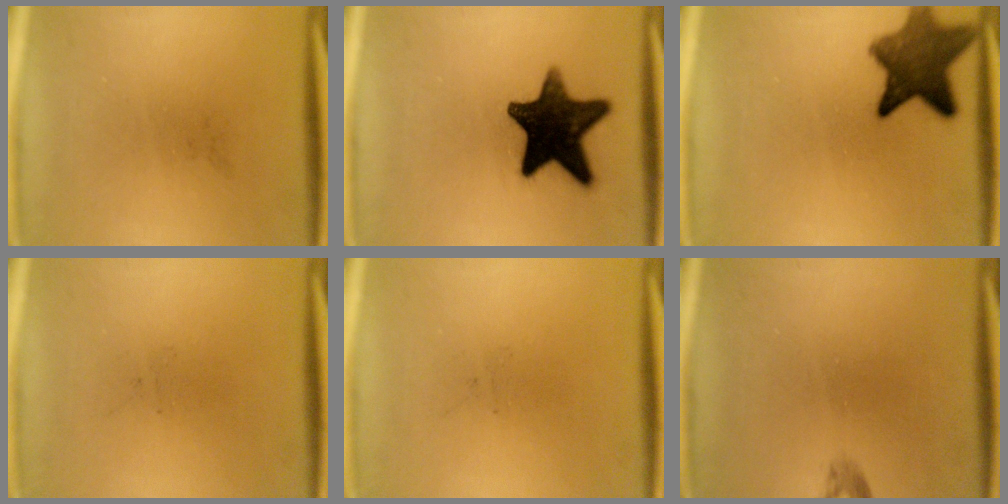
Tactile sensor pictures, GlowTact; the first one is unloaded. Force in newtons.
{"total": 15.0}
{"total": 9.6}
{"total": 0.0}
{"total": 0.0}
{"total": 0.9}